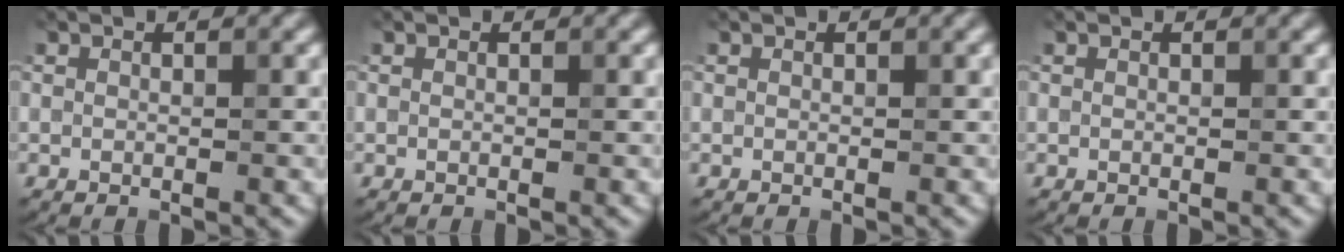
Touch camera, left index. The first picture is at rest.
{"total": 0.0}
{"total": 0.0}
{"total": 0.0}